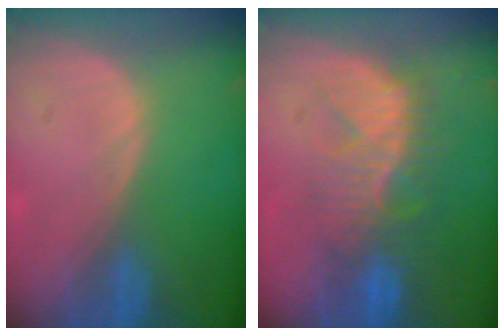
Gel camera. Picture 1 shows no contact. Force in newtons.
{"total": 8.8, "press": 8.5, "slide": 2.2}